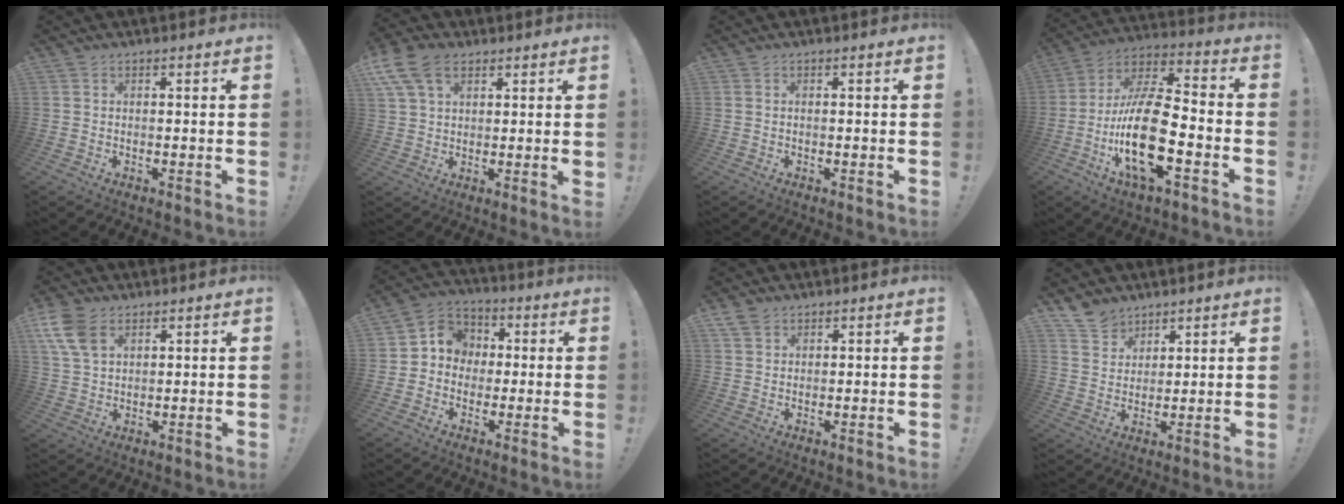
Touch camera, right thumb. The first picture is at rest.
{"total": 10.3, "force": [5.1, 6.1, 6.6], "torque": [-0.123, -0.008, 0.102]}
{"total": 0.0}
{"total": 22.7, "force": [-6.2, 9.2, 19.8], "torque": [-0.379, 0.030, -0.104]}
{"total": 9.6, "force": [4.8, 5.9, 5.8], "torque": [-0.115, -0.014, 0.095]}
{"total": 8.1, "force": [-0.4, 7.6, 2.6], "torque": [-0.033, 0.016, 0.001]}
{"total": 3.1, "force": [2.3, 1.8, 1.1], "torque": [-0.020, -0.010, 0.044]}
{"total": 7.9, "force": [6.3, 4.7, 1.0], "torque": [-0.022, -0.044, 0.124]}